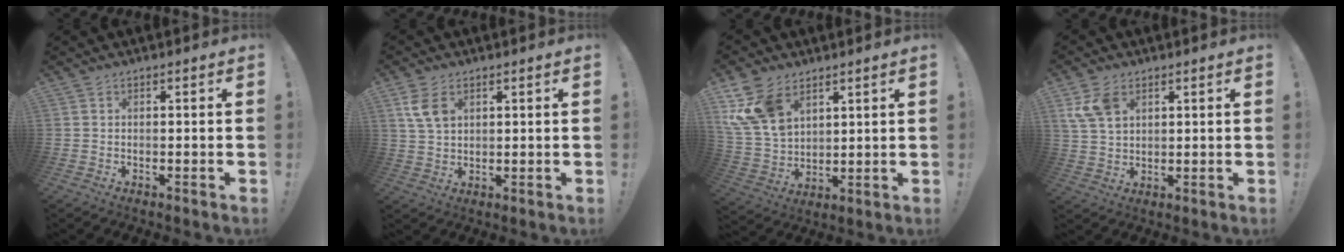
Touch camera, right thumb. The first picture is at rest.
{"total": 7.0, "force": [3.0, 4.5, 4.5], "torque": [-0.076, -0.011, 0.057]}
{"total": 14.0, "force": [7.3, 9.4, 7.4], "torque": [-0.164, -0.037, 0.146]}
{"total": 7.9, "force": [3.8, 5.1, 4.8], "torque": [-0.102, -0.006, 0.073]}